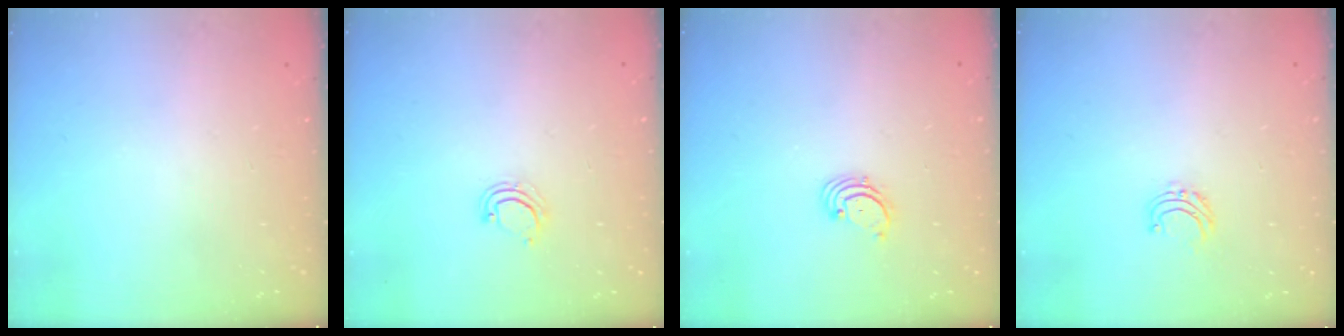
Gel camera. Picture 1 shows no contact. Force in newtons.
{"total": 2.2, "press": 2.2, "slide": 0.1}
{"total": 1.7, "press": 1.6, "slide": 0.2}
{"total": 4.7, "press": 4.7, "slide": 0.4}